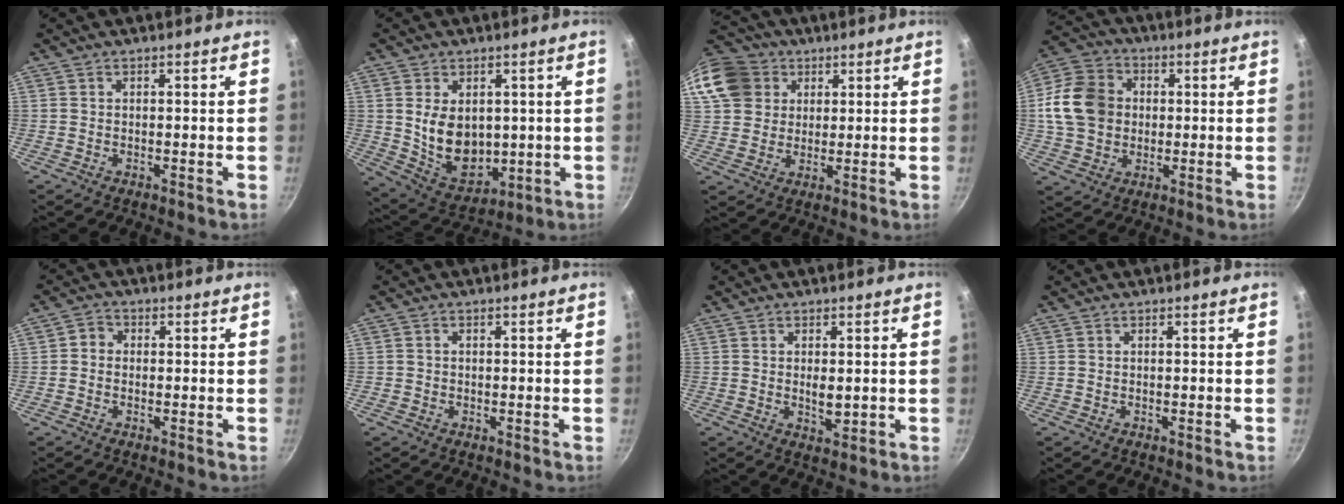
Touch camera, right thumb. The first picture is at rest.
{"total": 12.5, "force": [1.4, 9.0, 8.6], "torque": [-0.115, -0.026, 0.053]}
{"total": 14.2, "force": [5.8, 11.7, 5.6], "torque": [-0.106, 0.015, 0.106]}
{"total": 13.8, "force": [1.0, 11.4, 7.8], "torque": [-0.122, 0.016, 0.009]}
{"total": 2.5, "force": [-0.2, 2.2, 1.1], "torque": [-0.011, 0.007, -0.014]}
{"total": 0.9, "force": [-0.2, 0.8, 0.2], "torque": [-0.001, 0.001, -0.004]}
{"total": 3.3, "force": [0.2, 1.6, 2.9], "torque": [-0.048, -0.007, 0.007]}
{"total": 0.0}